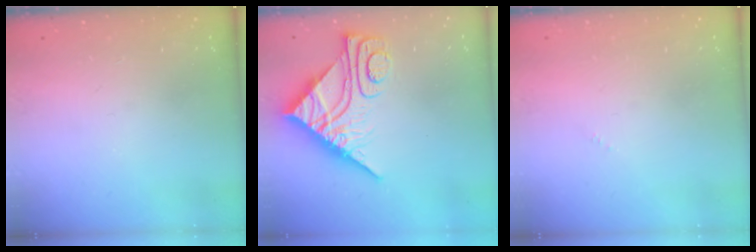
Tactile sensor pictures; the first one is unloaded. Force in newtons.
{"total": 13.7, "press": 13.7, "slide": 1.2}
{"total": 0.0}